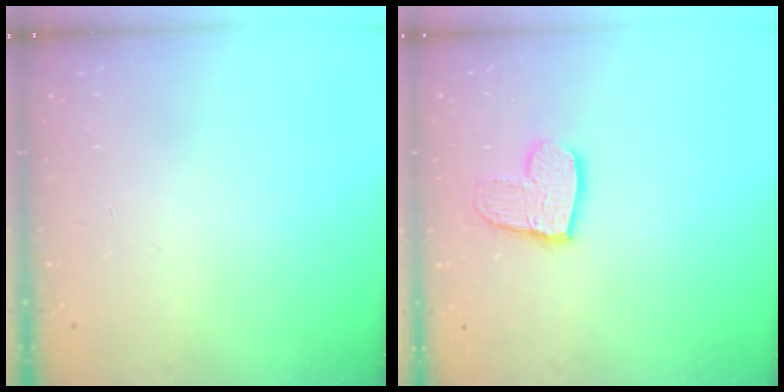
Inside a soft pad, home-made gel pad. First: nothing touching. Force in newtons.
{"total": 11.4, "press": 11.4, "slide": 1.0}